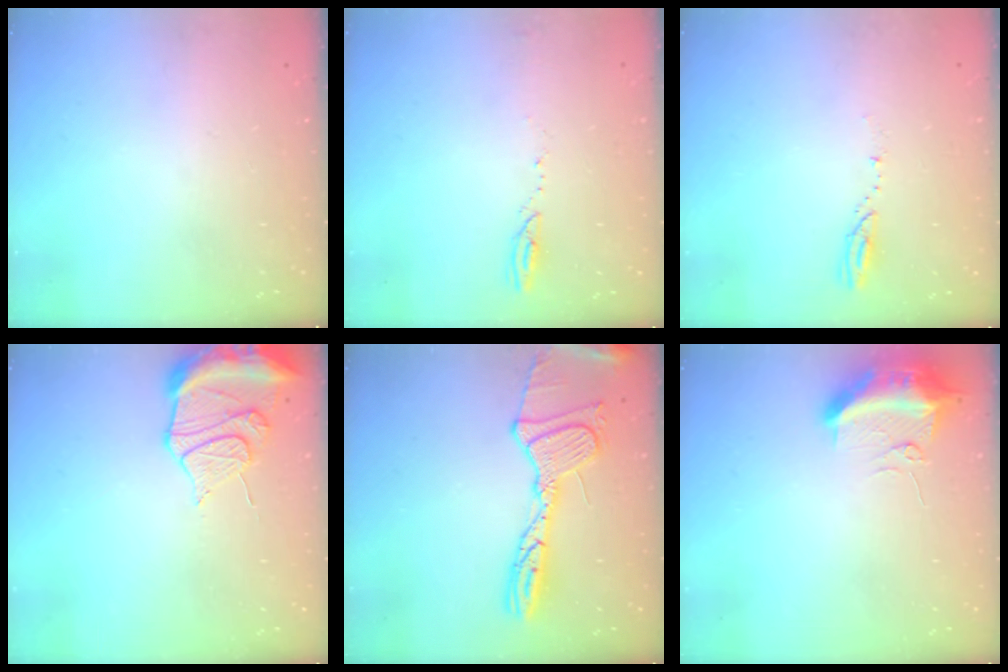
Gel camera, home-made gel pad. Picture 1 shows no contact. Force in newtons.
{"total": 3.1, "press": 3.0, "slide": 0.4}
{"total": 3.7, "press": 3.7, "slide": 0.3}
{"total": 13.1, "press": 13.1, "slide": 1.3}
{"total": 19.3, "press": 19.2, "slide": 1.8}
{"total": 10.8, "press": 10.6, "slide": 1.9}